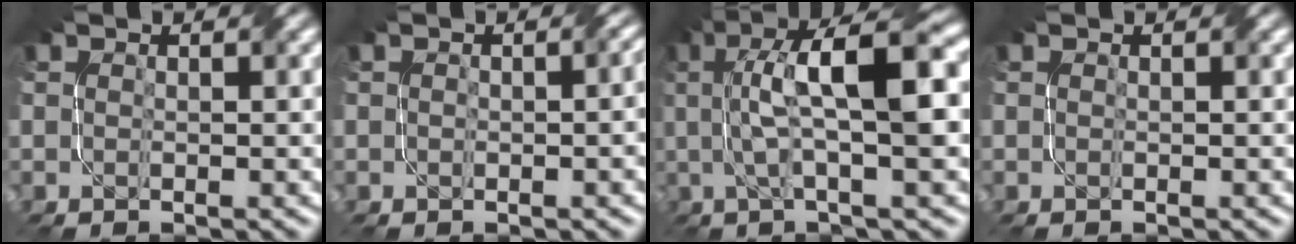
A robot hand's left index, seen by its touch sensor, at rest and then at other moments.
{"total": 2.1, "force": [-0.2, 0.9, 1.9], "torque": [-0.023, 0.002, 0.002]}
{"total": 9.9, "force": [1.3, 2.5, 9.5], "torque": [-0.154, 0.018, 0.020]}
{"total": 0.0}